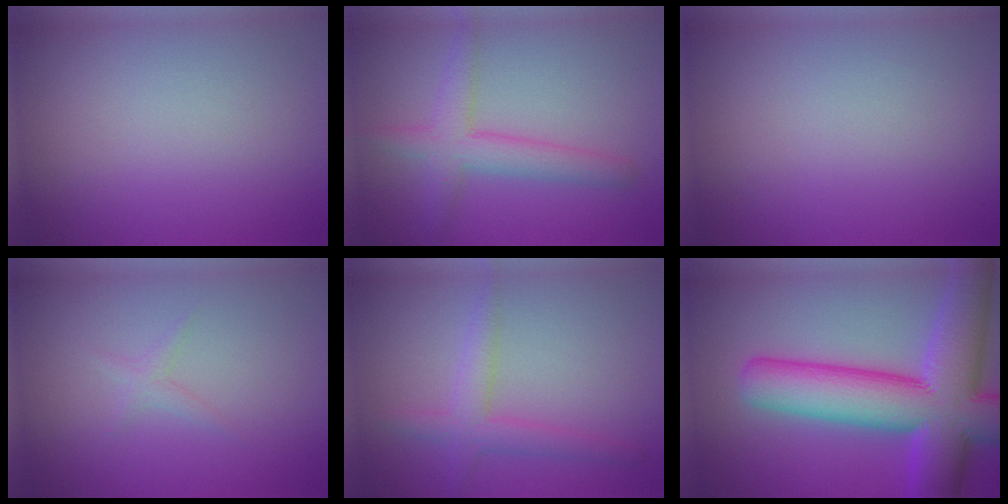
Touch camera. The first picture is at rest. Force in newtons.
{"total": 3.6, "press": 3.6, "slide": 0.1}
{"total": 0.0}
{"total": 0.9, "press": 0.9, "slide": 0.0}
{"total": 2.8, "press": 2.8, "slide": 0.2}
{"total": 13.1, "press": 13.1, "slide": 0.5}